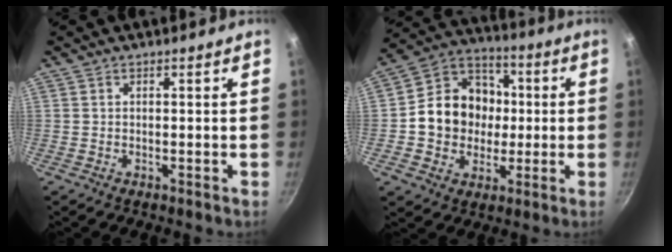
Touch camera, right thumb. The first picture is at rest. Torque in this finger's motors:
{"motor_torque": [0.13, 0.17, 0.59, -0.50, 0.12]}